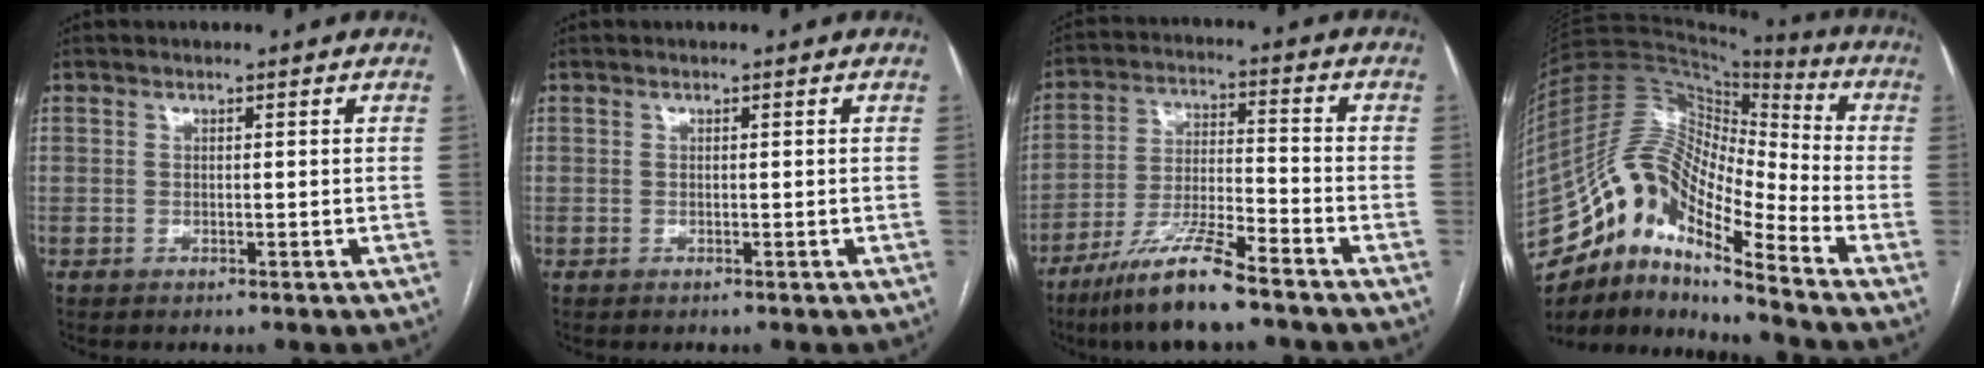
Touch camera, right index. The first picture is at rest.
{"total": 0.0}
{"total": 11.6, "force": [-8.5, 0.8, 7.8], "torque": [-0.153, -0.024, -0.157]}
{"total": 17.4, "force": [-12.5, 4.1, 11.3], "torque": [-0.215, 0.035, -0.228]}